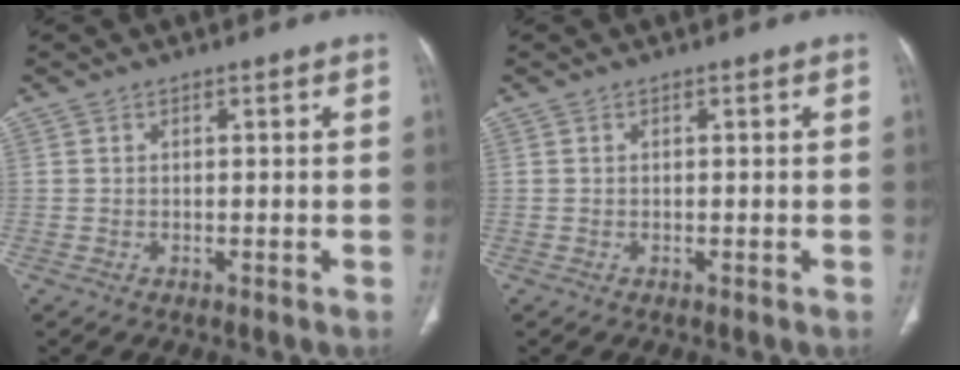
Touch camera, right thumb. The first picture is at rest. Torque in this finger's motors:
{"motor_torque": [0.00, 0.00, -0.09, 0.09, 0.00]}